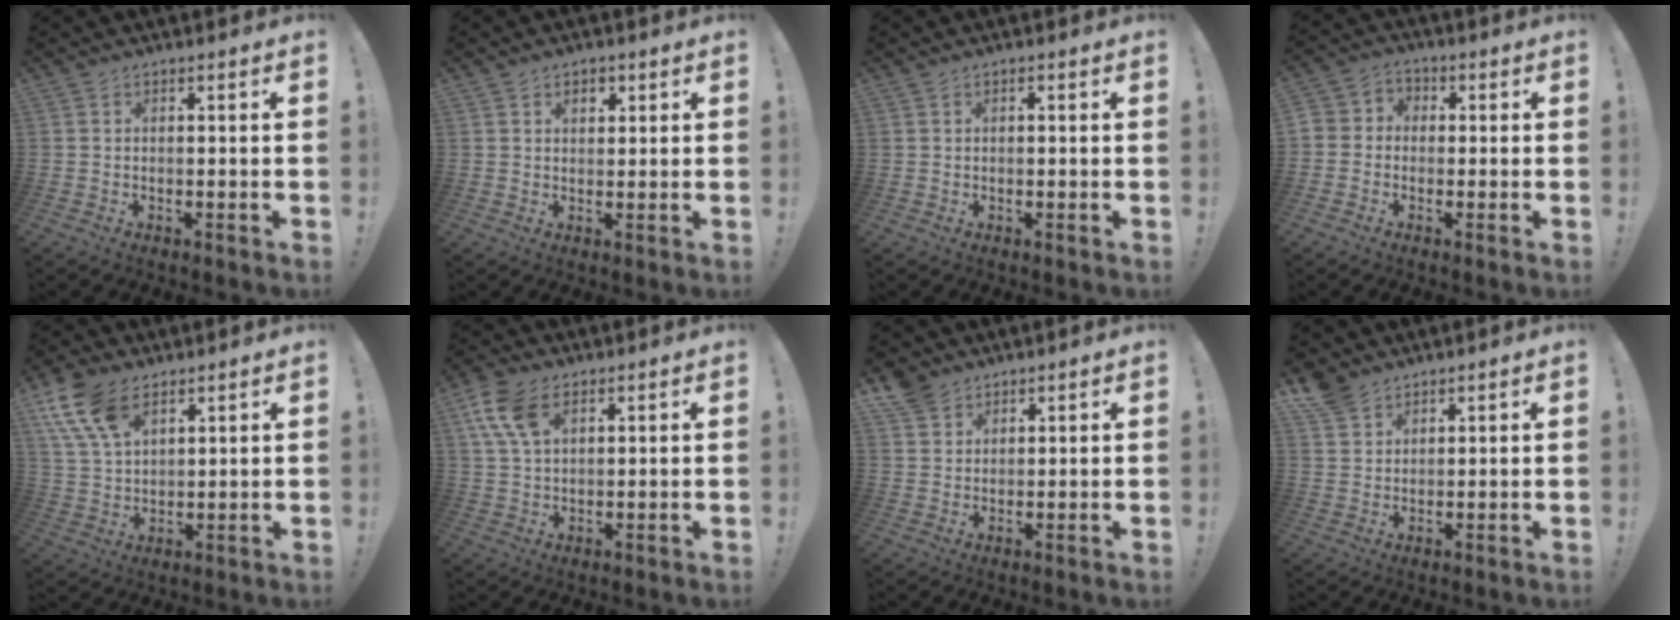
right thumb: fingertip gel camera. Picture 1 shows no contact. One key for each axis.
{"total": 2.8, "fx": 1.3, "fy": 2.0, "fz": 1.5, "tx": -0.016, "ty": -0.001, "tz": 0.021}
{"total": 0.9, "fx": -0.1, "fy": 0.9, "fz": -0.1, "tx": 0.010, "ty": 0.000, "tz": -0.006}
{"total": 4.7, "fx": -2.0, "fy": 4.1, "fz": 1.4, "tx": -0.037, "ty": 0.022, "tz": -0.034}
{"total": 13.2, "fx": 7.5, "fy": 7.7, "fz": 7.6, "tx": -0.152, "ty": -0.025, "tz": 0.148}
{"total": 10.6, "fx": 4.8, "fy": 6.3, "fz": 7.0, "tx": -0.143, "ty": -0.006, "tz": 0.093}
{"total": 4.9, "fx": 4.1, "fy": 2.6, "fz": 1.0, "tx": -0.014, "ty": -0.026, "tz": 0.077}
{"total": 5.6, "fx": 4.7, "fy": 2.7, "fz": 1.6, "tx": -0.033, "ty": -0.025, "tz": 0.091}